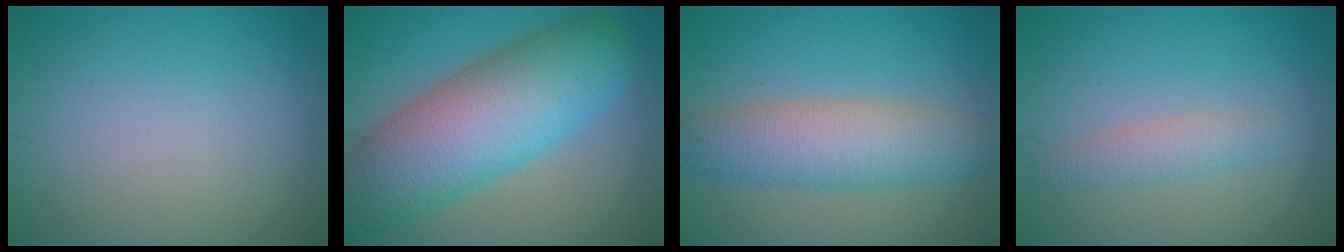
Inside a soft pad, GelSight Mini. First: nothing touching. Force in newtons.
{"total": 12.1, "press": 12.1, "slide": 0.2}
{"total": 6.3, "press": 6.3, "slide": 0.2}
{"total": 2.1, "press": 2.1, "slide": 0.1}